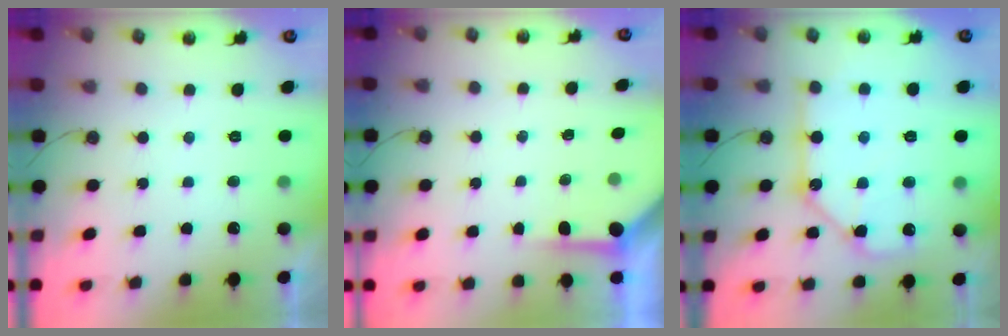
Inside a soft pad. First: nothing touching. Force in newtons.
{"total": 3.4, "press": 3.4, "slide": 0.5}
{"total": 11.5, "press": 11.4, "slide": 1.2}